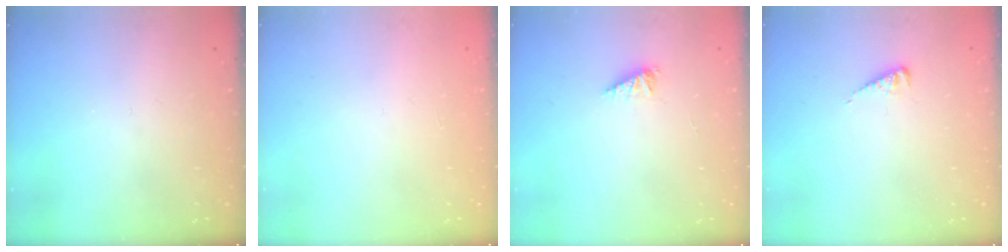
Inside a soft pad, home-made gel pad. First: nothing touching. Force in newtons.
{"total": 0.0}
{"total": 2.4, "press": 2.4, "slide": 0.3}
{"total": 3.3, "press": 3.2, "slide": 0.3}